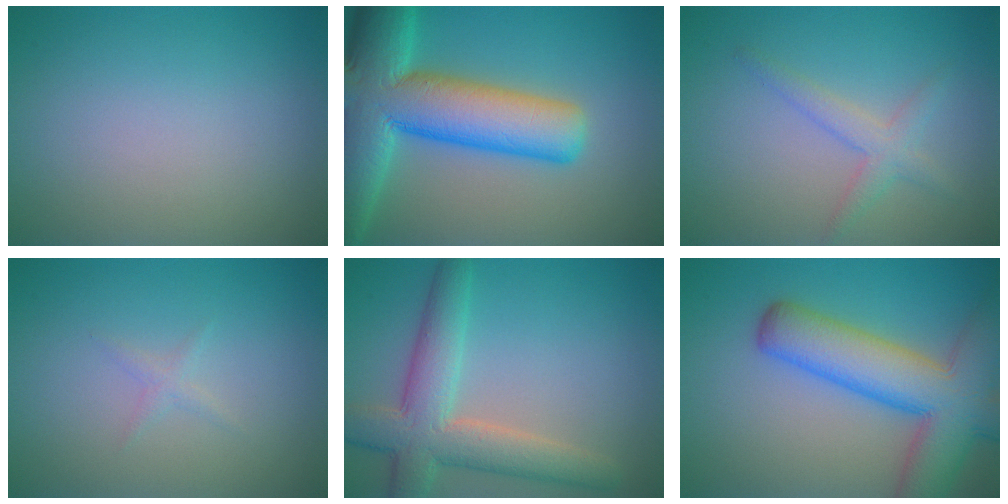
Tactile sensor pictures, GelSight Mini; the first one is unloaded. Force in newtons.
{"total": 13.4, "press": 13.4, "slide": 0.7}
{"total": 2.2, "press": 2.2, "slide": 0.1}
{"total": 0.7, "press": 0.7, "slide": 0.0}
{"total": 6.5, "press": 6.5, "slide": 0.5}
{"total": 10.0, "press": 10.0, "slide": 0.6}